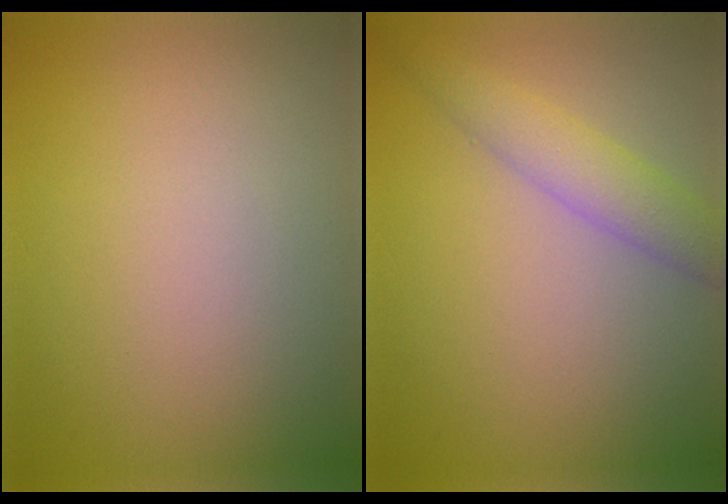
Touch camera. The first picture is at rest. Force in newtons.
{"total": 3.2, "press": 3.2, "slide": 0.1}